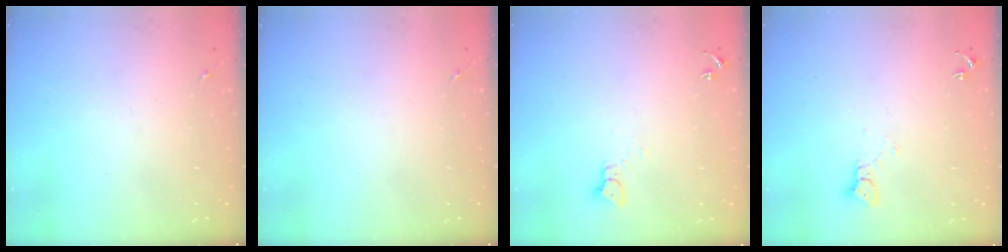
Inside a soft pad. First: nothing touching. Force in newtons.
{"total": 0.0}
{"total": 2.3, "press": 2.3, "slide": 0.2}
{"total": 3.3, "press": 3.3, "slide": 0.3}